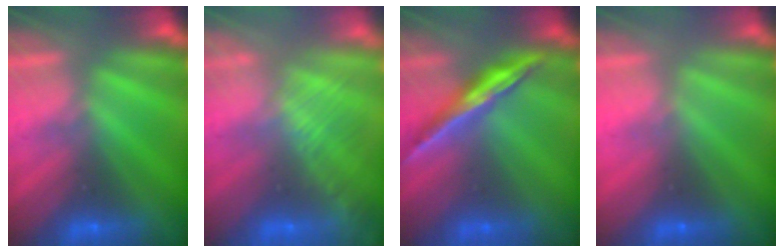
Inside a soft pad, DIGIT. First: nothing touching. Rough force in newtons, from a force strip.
{"total": 2.9}
{"total": 1.6}
{"total": 3.2}